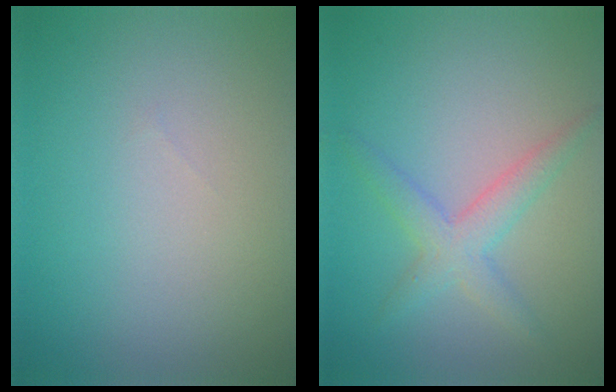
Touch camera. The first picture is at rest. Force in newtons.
{"total": 2.9, "press": 2.9, "slide": 0.1}